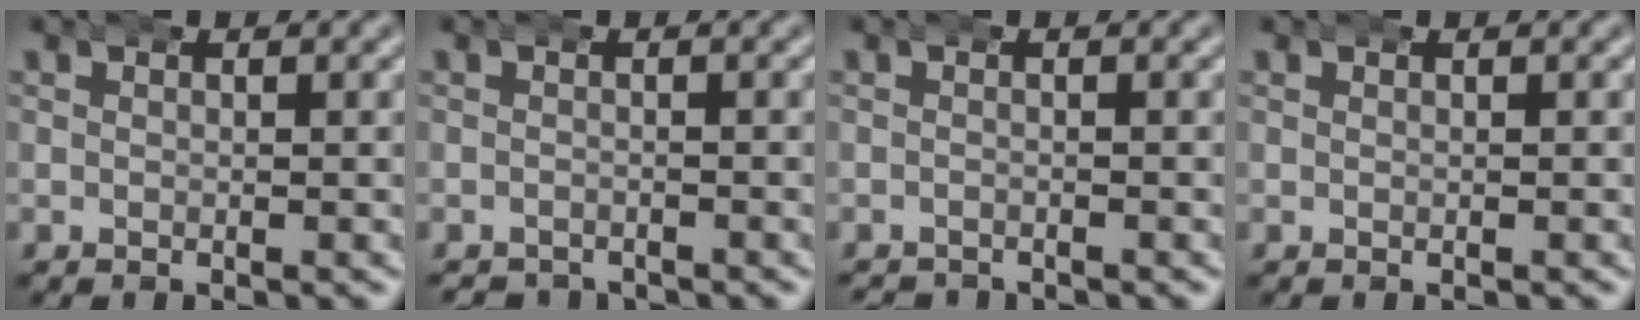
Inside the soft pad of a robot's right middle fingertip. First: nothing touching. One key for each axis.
{"total": 2.5, "fx": -2.5, "fy": 0.4, "fz": -0.2, "tx": 0.006, "ty": -0.011, "tz": -0.037}
{"total": 1.9, "fx": -1.9, "fy": 0.1, "fz": -0.2, "tx": 0.000, "ty": -0.012, "tz": -0.026}
{"total": 0.0}